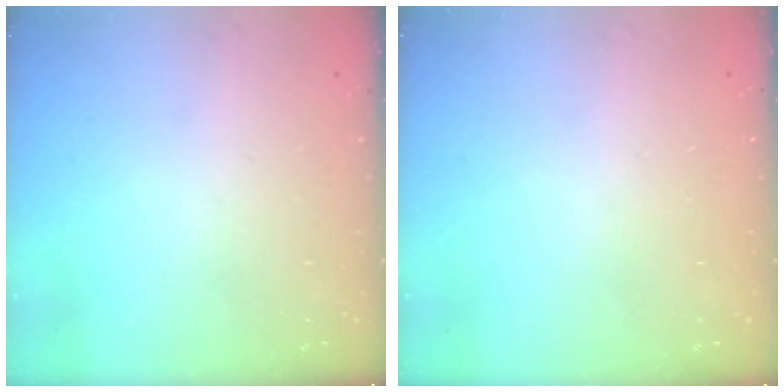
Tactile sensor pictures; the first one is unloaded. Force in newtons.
{"total": 0.7, "press": 0.7, "slide": 0.1}